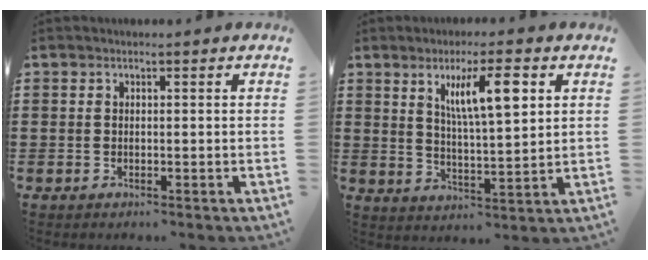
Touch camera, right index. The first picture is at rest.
{"total": 8.8, "force": [3.7, 2.0, 7.7], "torque": [-0.142, 0.006, 0.056]}